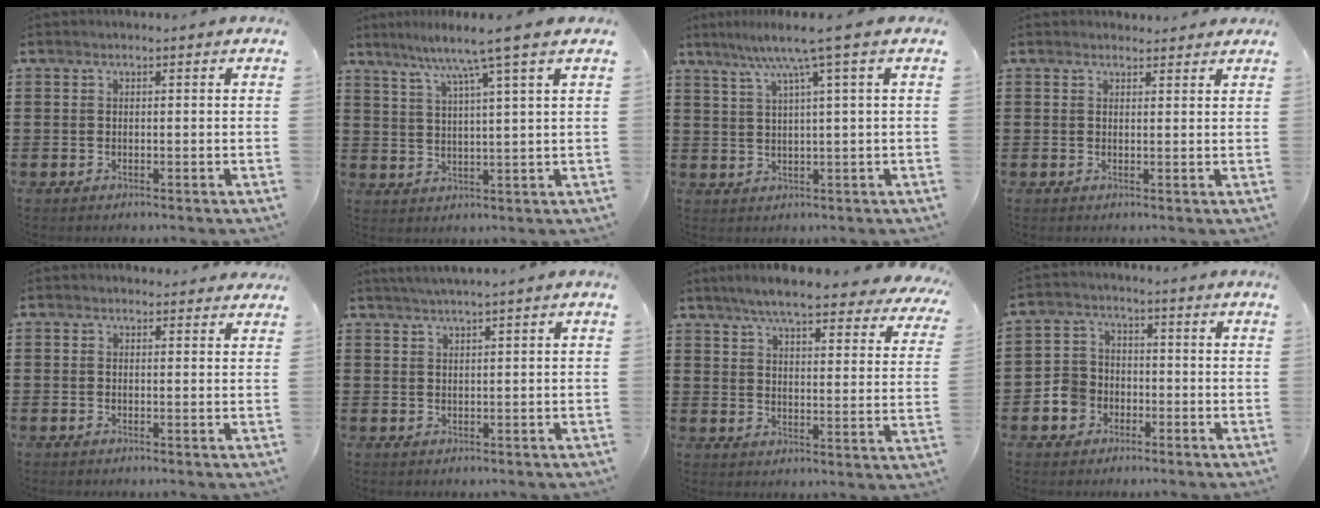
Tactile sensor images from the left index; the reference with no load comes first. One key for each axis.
{"total": 6.6, "fx": 4.7, "fy": -1.2, "fz": 4.4, "tx": -0.102, "ty": -0.019, "tz": 0.075}
{"total": 6.3, "fx": 3.1, "fy": -0.5, "fz": 5.4, "tx": -0.113, "ty": -0.004, "tz": 0.049}
{"total": 1.6, "fx": 1.5, "fy": 0.5, "fz": 0.1, "tx": -0.004, "ty": 0.004, "tz": 0.030}
{"total": 1.3, "fx": 1.2, "fy": 0.4, "fz": 0.2, "tx": 0.002, "ty": 0.000, "tz": 0.021}
{"total": 1.7, "fx": 1.4, "fy": -0.5, "fz": 0.8, "tx": -0.015, "ty": -0.001, "tz": 0.026}
{"total": 6.9, "fx": 6.1, "fy": 0.0, "fz": 3.1, "tx": -0.076, "ty": -0.031, "tz": 0.105}
{"total": 4.9, "fx": -2.2, "fy": 4.2, "fz": 1.2, "tx": -0.047, "ty": 0.007, "tz": -0.047}